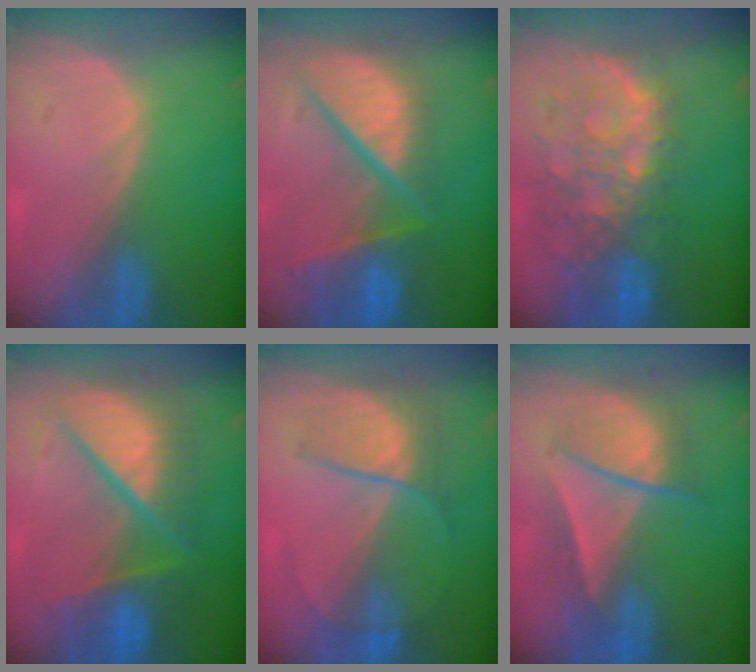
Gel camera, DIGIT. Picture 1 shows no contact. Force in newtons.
{"total": 12.1, "press": 10.0, "slide": 6.8}
{"total": 11.2, "press": 9.6, "slide": 5.6}
{"total": 10.7, "press": 10.6, "slide": 1.4}
{"total": 6.3, "press": 6.2, "slide": 0.8}
{"total": 7.1, "press": 7.0, "slide": 0.9}